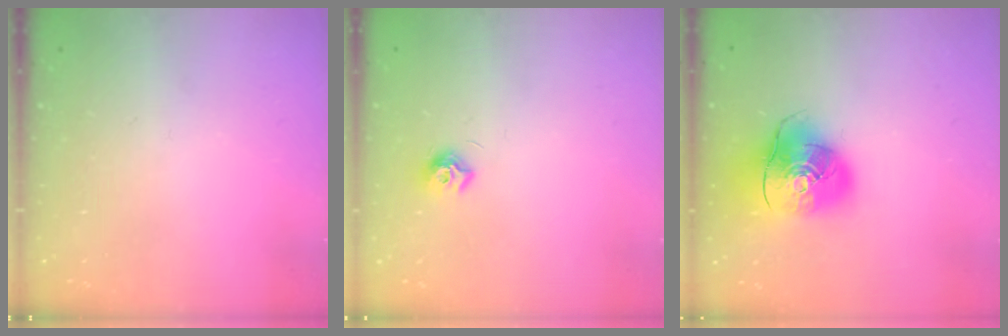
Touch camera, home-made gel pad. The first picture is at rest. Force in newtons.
{"total": 7.8, "press": 7.8, "slide": 0.3}
{"total": 14.0, "press": 13.8, "slide": 2.3}